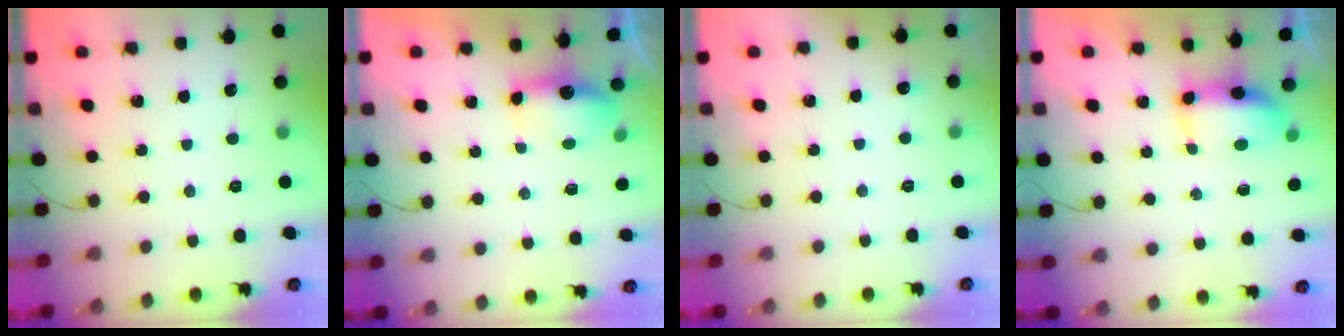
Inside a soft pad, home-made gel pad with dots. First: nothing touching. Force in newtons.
{"total": 6.2, "press": 6.1, "slide": 0.8}
{"total": 2.8, "press": 2.5, "slide": 1.2}
{"total": 7.4, "press": 7.2, "slide": 1.8}